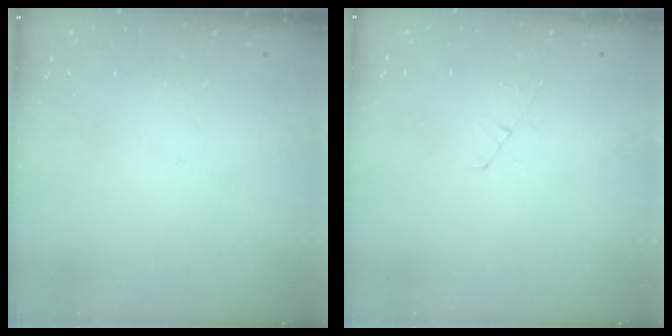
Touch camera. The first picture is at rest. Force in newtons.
{"total": 5.0, "press": 5.0, "slide": 0.5}